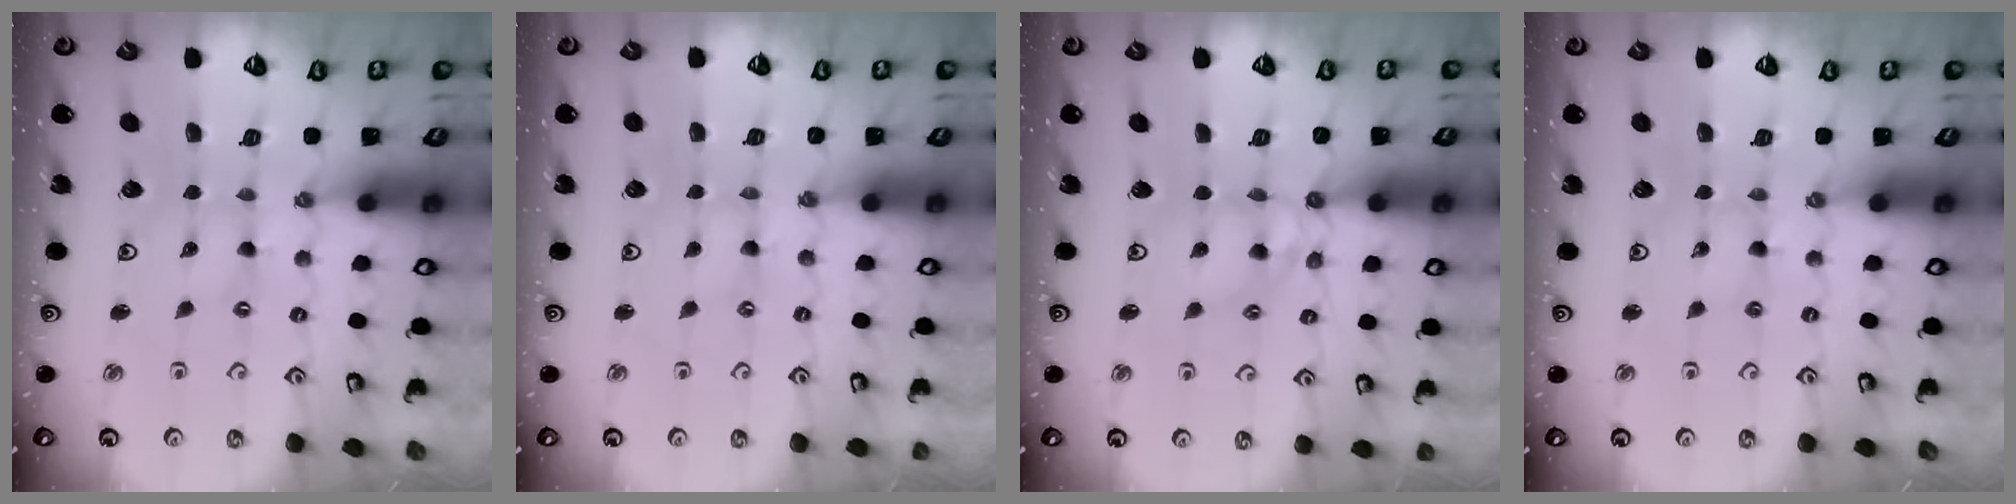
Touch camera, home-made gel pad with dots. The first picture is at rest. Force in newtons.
{"total": 0.0}
{"total": 8.0, "press": 8.0, "slide": 0.6}
{"total": 1.9, "press": 1.9, "slide": 0.2}